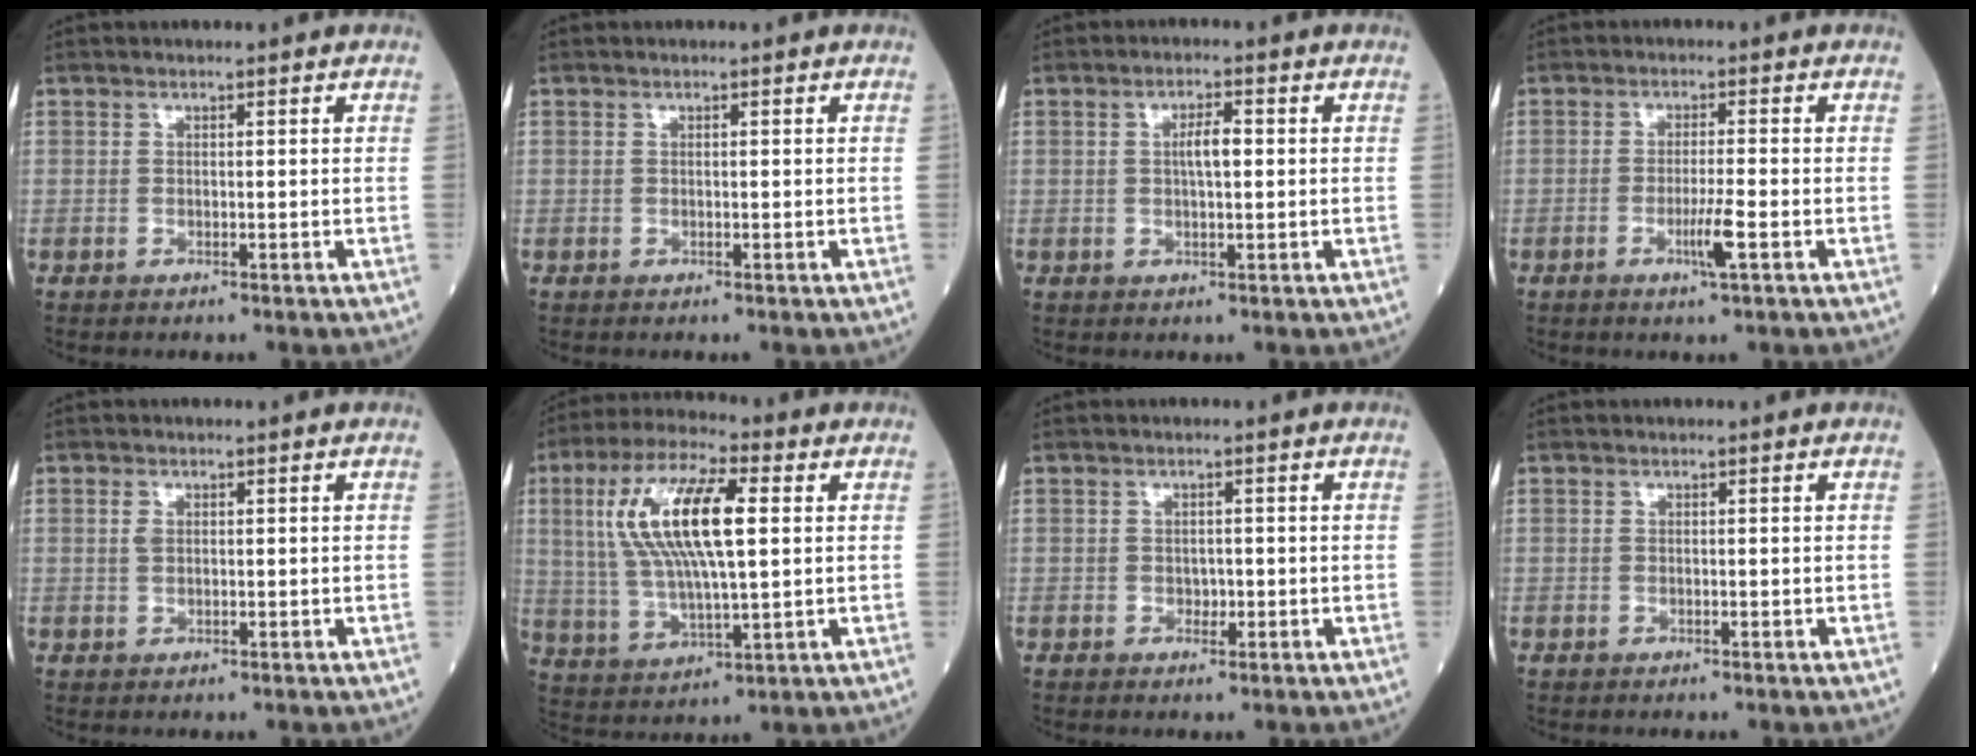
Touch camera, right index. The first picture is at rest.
{"total": 0.0}
{"total": 3.2, "force": [0.4, 0.8, 3.1], "torque": [-0.055, 0.004, 0.005]}
{"total": 3.7, "force": [-1.5, -0.3, 3.4], "torque": [-0.064, -0.007, -0.029]}
{"total": 1.2, "force": [0.4, 0.7, 0.9], "torque": [-0.019, 0.002, 0.008]}
{"total": 15.2, "force": [3.3, 3.6, 14.4], "torque": [-0.295, 0.019, 0.059]}
{"total": 1.1, "force": [-0.2, 0.9, 0.6], "torque": [-0.010, 0.002, 0.000]}
{"total": 0.0}